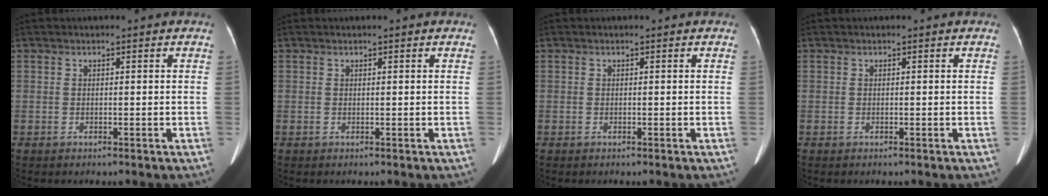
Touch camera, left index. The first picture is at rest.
{"total": 0.0}
{"total": 0.0}
{"total": 0.0}